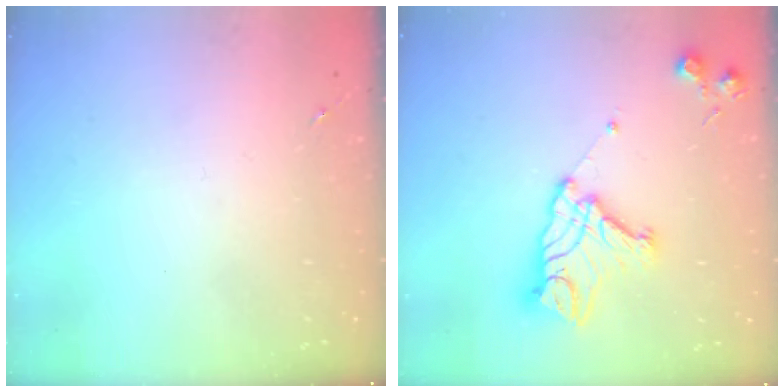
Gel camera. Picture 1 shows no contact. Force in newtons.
{"total": 15.7, "press": 15.6, "slide": 1.3}